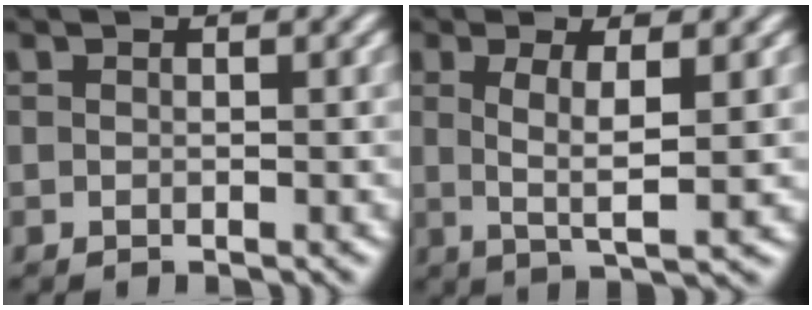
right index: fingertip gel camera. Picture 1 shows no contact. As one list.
[{"total": 3.9, "force": [0.4, -0.1, 3.8], "torque": [-0.066, -0.015, 0.016]}]